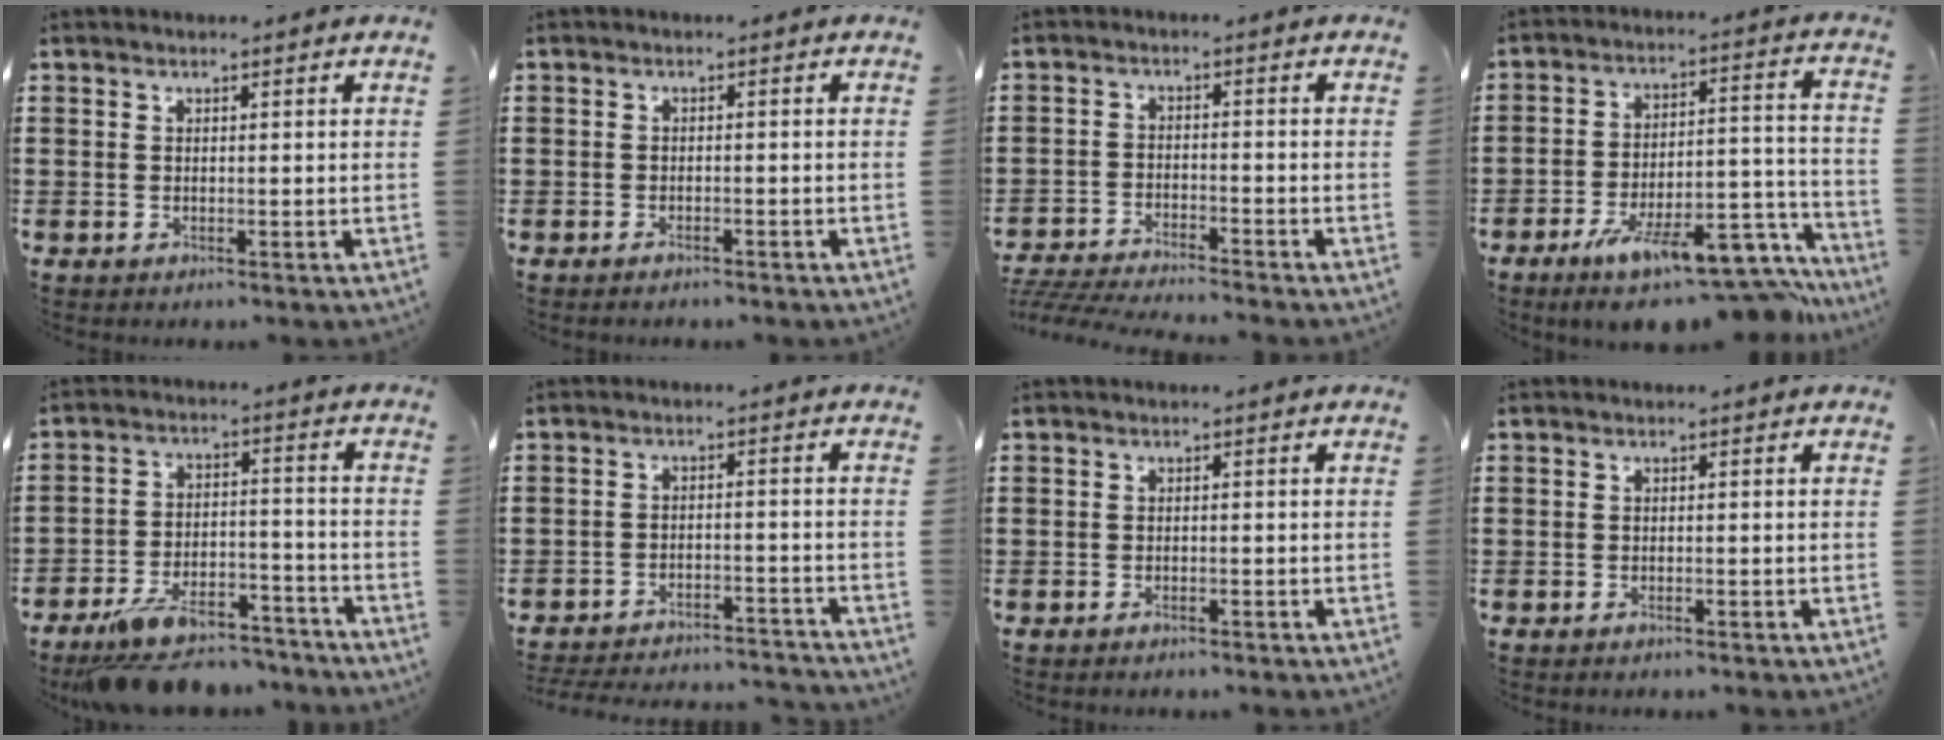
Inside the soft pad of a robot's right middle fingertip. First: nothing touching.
{"total": 1.0, "force": [-0.9, 0.2, 0.4], "torque": [-0.010, -0.004, -0.017]}
{"total": 4.3, "force": [-4.3, -0.2, 0.7], "torque": [-0.028, -0.013, -0.091]}
{"total": 14.2, "force": [-10.7, 3.6, 8.6], "torque": [-0.115, 0.040, -0.184]}
{"total": 9.2, "force": [-8.2, 2.3, 3.5], "torque": [-0.066, 0.021, -0.157]}
{"total": 4.1, "force": [-4.1, 0.1, 0.6], "torque": [-0.020, -0.004, -0.086]}
{"total": 0.8, "force": [-0.7, 0.1, 0.3], "torque": [-0.008, -0.003, -0.013]}
{"total": 0.5, "force": [-0.5, 0.1, 0.2], "torque": [-0.005, -0.002, -0.010]}